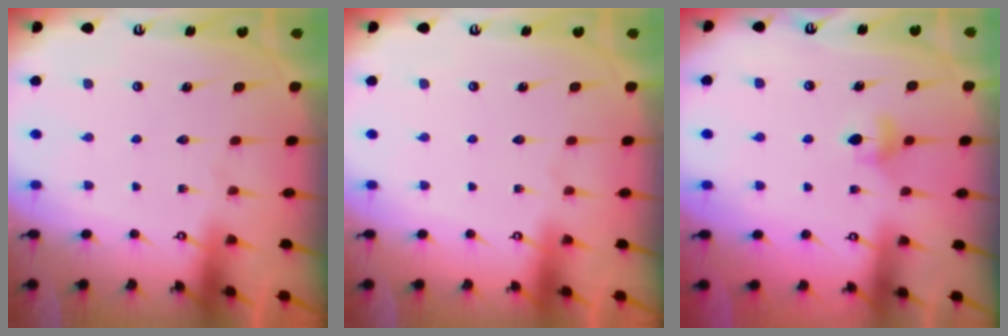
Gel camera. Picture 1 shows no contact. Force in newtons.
{"total": 0.0}
{"total": 4.8, "press": 4.8, "slide": 0.7}